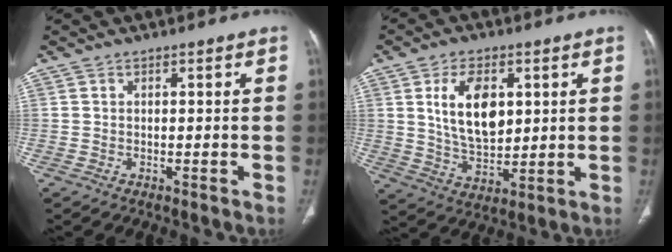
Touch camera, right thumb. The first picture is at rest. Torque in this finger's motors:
{"motor_torque": [0.85, 2.37, 1.25, 0.03, 0.36]}